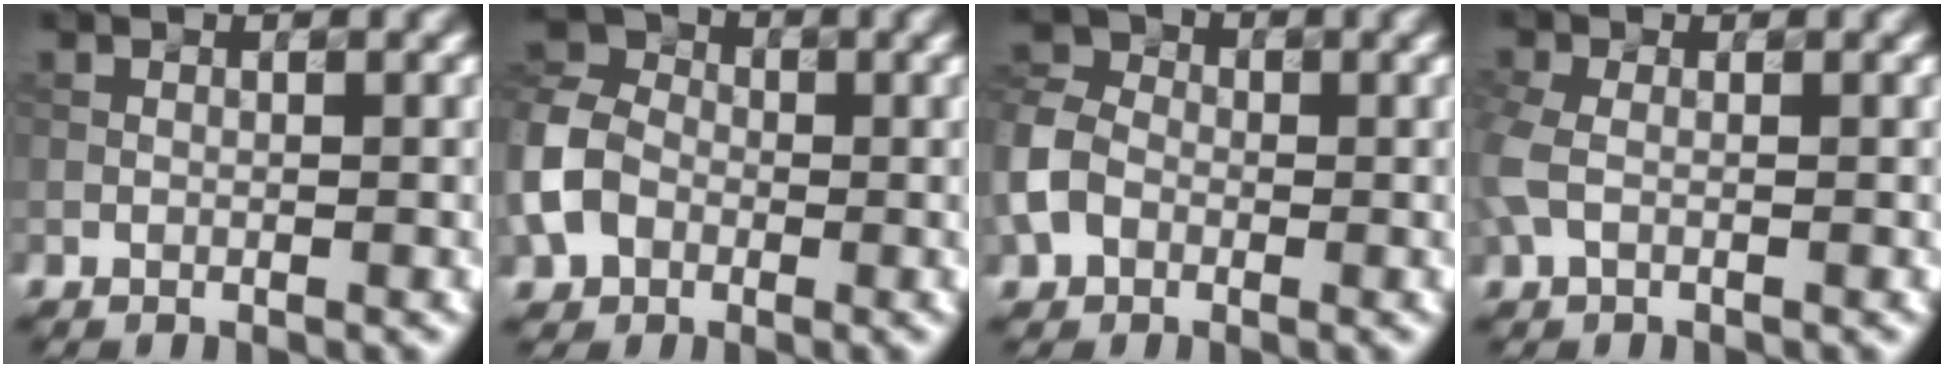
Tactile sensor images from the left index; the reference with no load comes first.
{"total": 6.0, "force": [-1.9, 4.7, 3.2], "torque": [-0.076, 0.009, -0.056]}
{"total": 4.8, "force": [-1.4, 3.8, 2.5], "torque": [-0.060, 0.012, -0.042]}
{"total": 2.7, "force": [-0.1, 1.7, 2.1], "torque": [-0.069, 0.004, -0.010]}